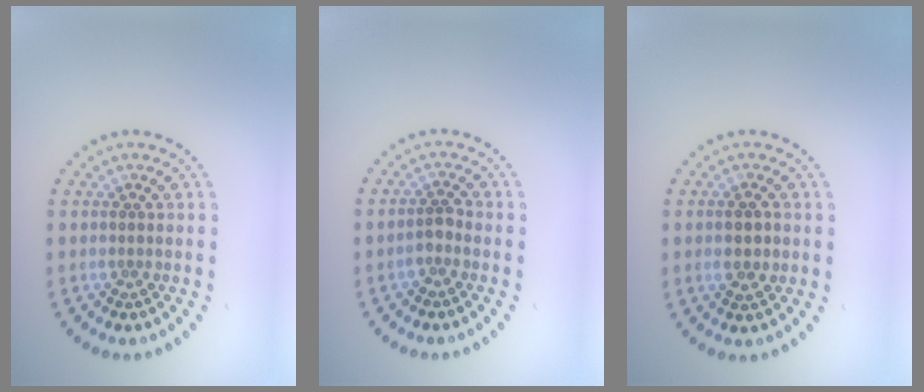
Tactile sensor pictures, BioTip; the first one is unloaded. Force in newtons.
{"total": 1.4, "press": 1.2, "slide": 0.8}
{"total": 1.6, "press": 1.6, "slide": 0.2}